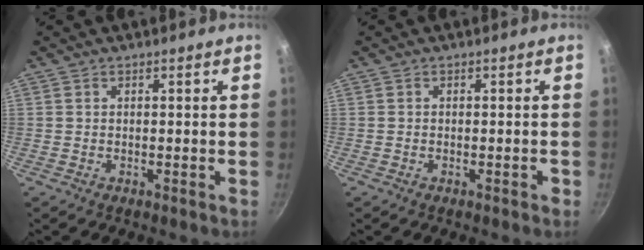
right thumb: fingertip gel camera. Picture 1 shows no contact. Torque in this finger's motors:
{"motor_torque": [0.19, -0.05, -0.08, -0.29, 0.06]}